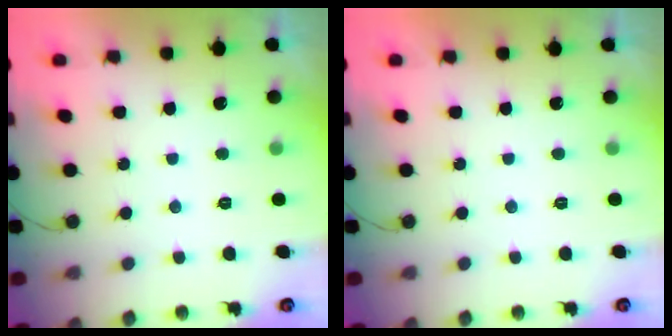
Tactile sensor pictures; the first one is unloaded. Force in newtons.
{"total": 1.6, "press": 1.6, "slide": 0.0}